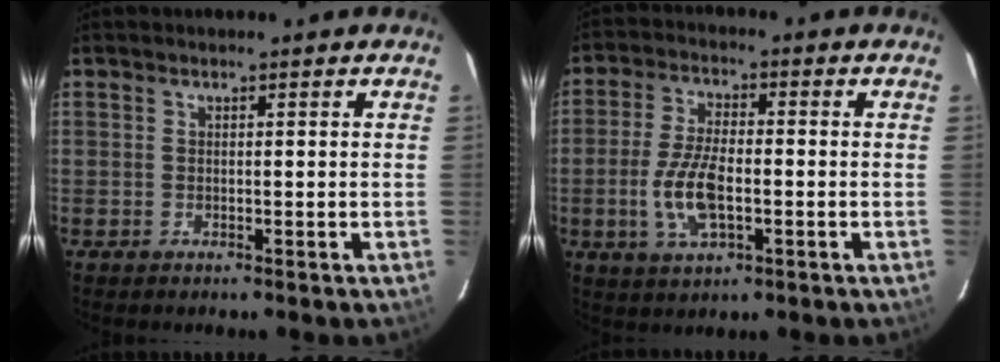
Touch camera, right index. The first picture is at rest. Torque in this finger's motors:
{"motor_torque": [1.47, -0.40, 0.71, 0.09]}